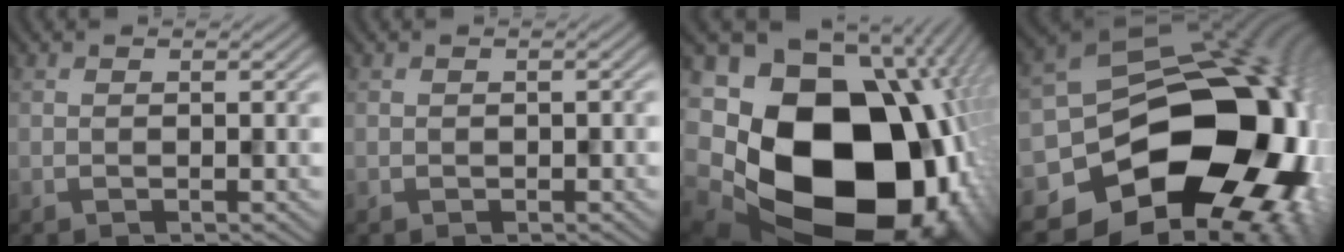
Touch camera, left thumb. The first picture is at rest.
{"total": 0.6, "force": [0.1, 0.6, 0.3], "torque": [-0.003, -0.004, 0.002]}
{"total": 24.7, "force": [-4.2, 18.5, 15.8], "torque": [-0.329, -0.088, -0.036]}
{"total": 19.7, "force": [-6.3, 15.1, 11.1], "torque": [-0.206, -0.039, -0.082]}